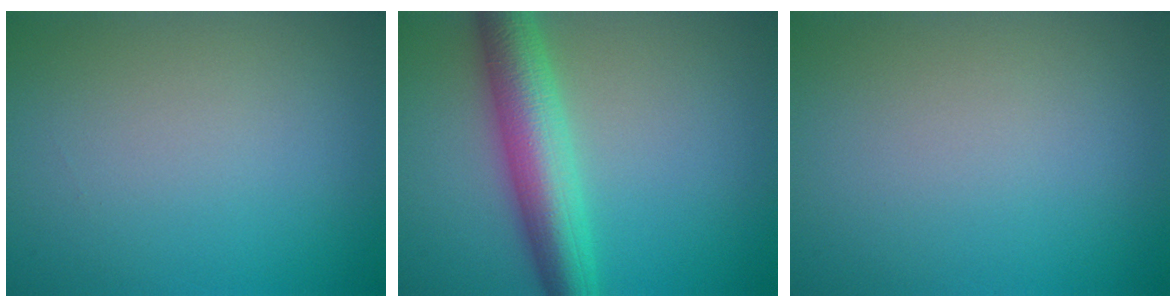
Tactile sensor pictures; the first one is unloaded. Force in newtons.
{"total": 6.7, "press": 6.7, "slide": 0.1}
{"total": 0.0}